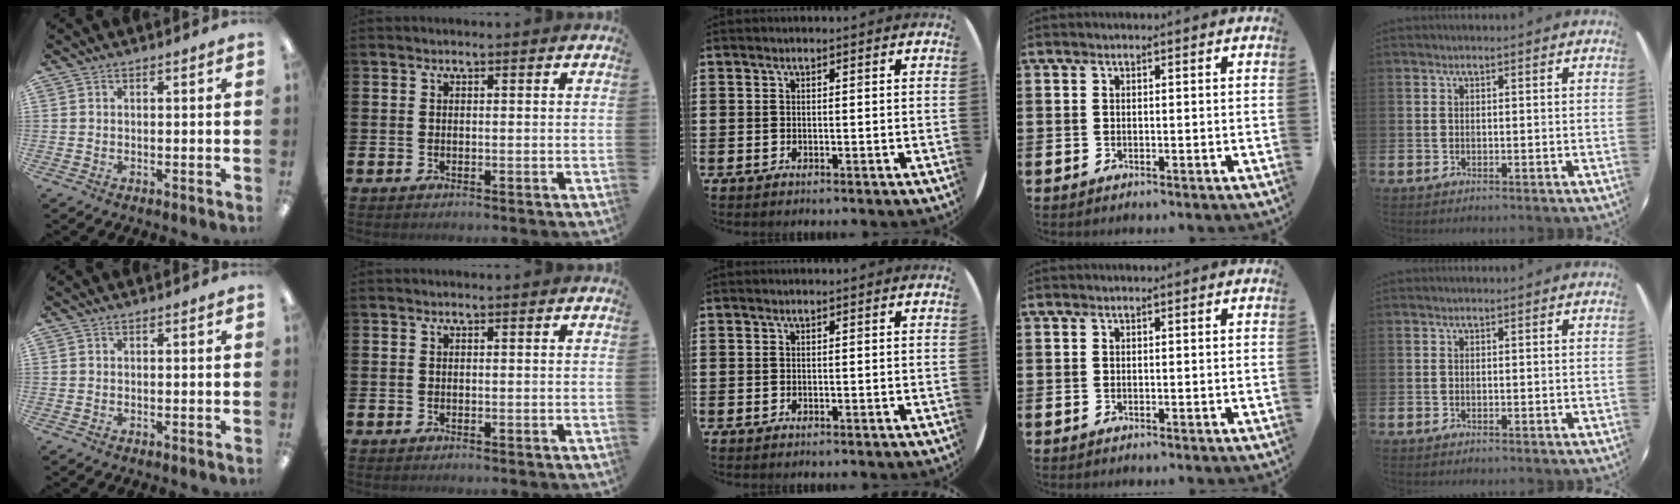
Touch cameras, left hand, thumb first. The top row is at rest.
{}